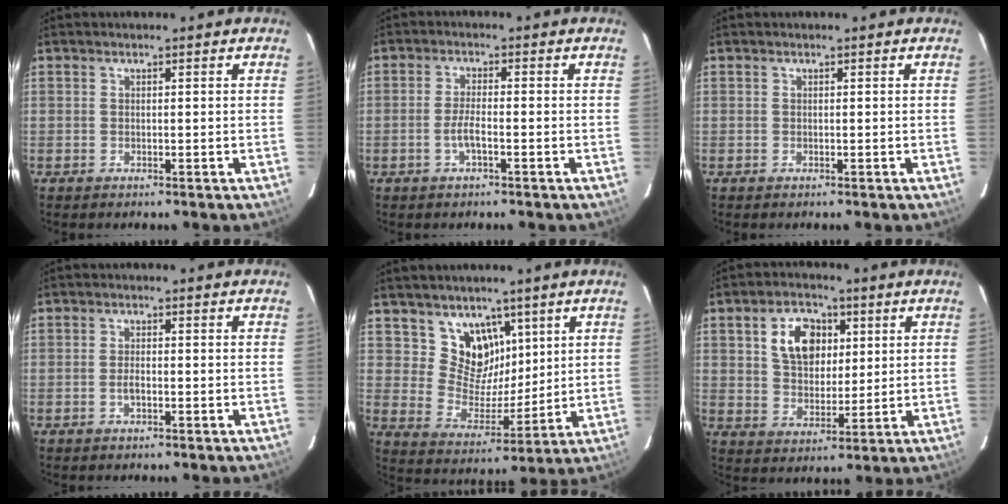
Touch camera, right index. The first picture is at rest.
{"total": 3.2, "force": [-1.5, 0.5, 2.8], "torque": [-0.058, -0.001, -0.030]}
{"total": 0.0}
{"total": 1.8, "force": [-0.8, 0.7, 1.4], "torque": [-0.031, 0.000, -0.016]}
{"total": 9.5, "force": [5.8, 7.1, 2.5], "torque": [-0.037, -0.011, 0.115]}
{"total": 9.9, "force": [3.3, 6.9, 6.3], "torque": [-0.116, 0.022, 0.065]}